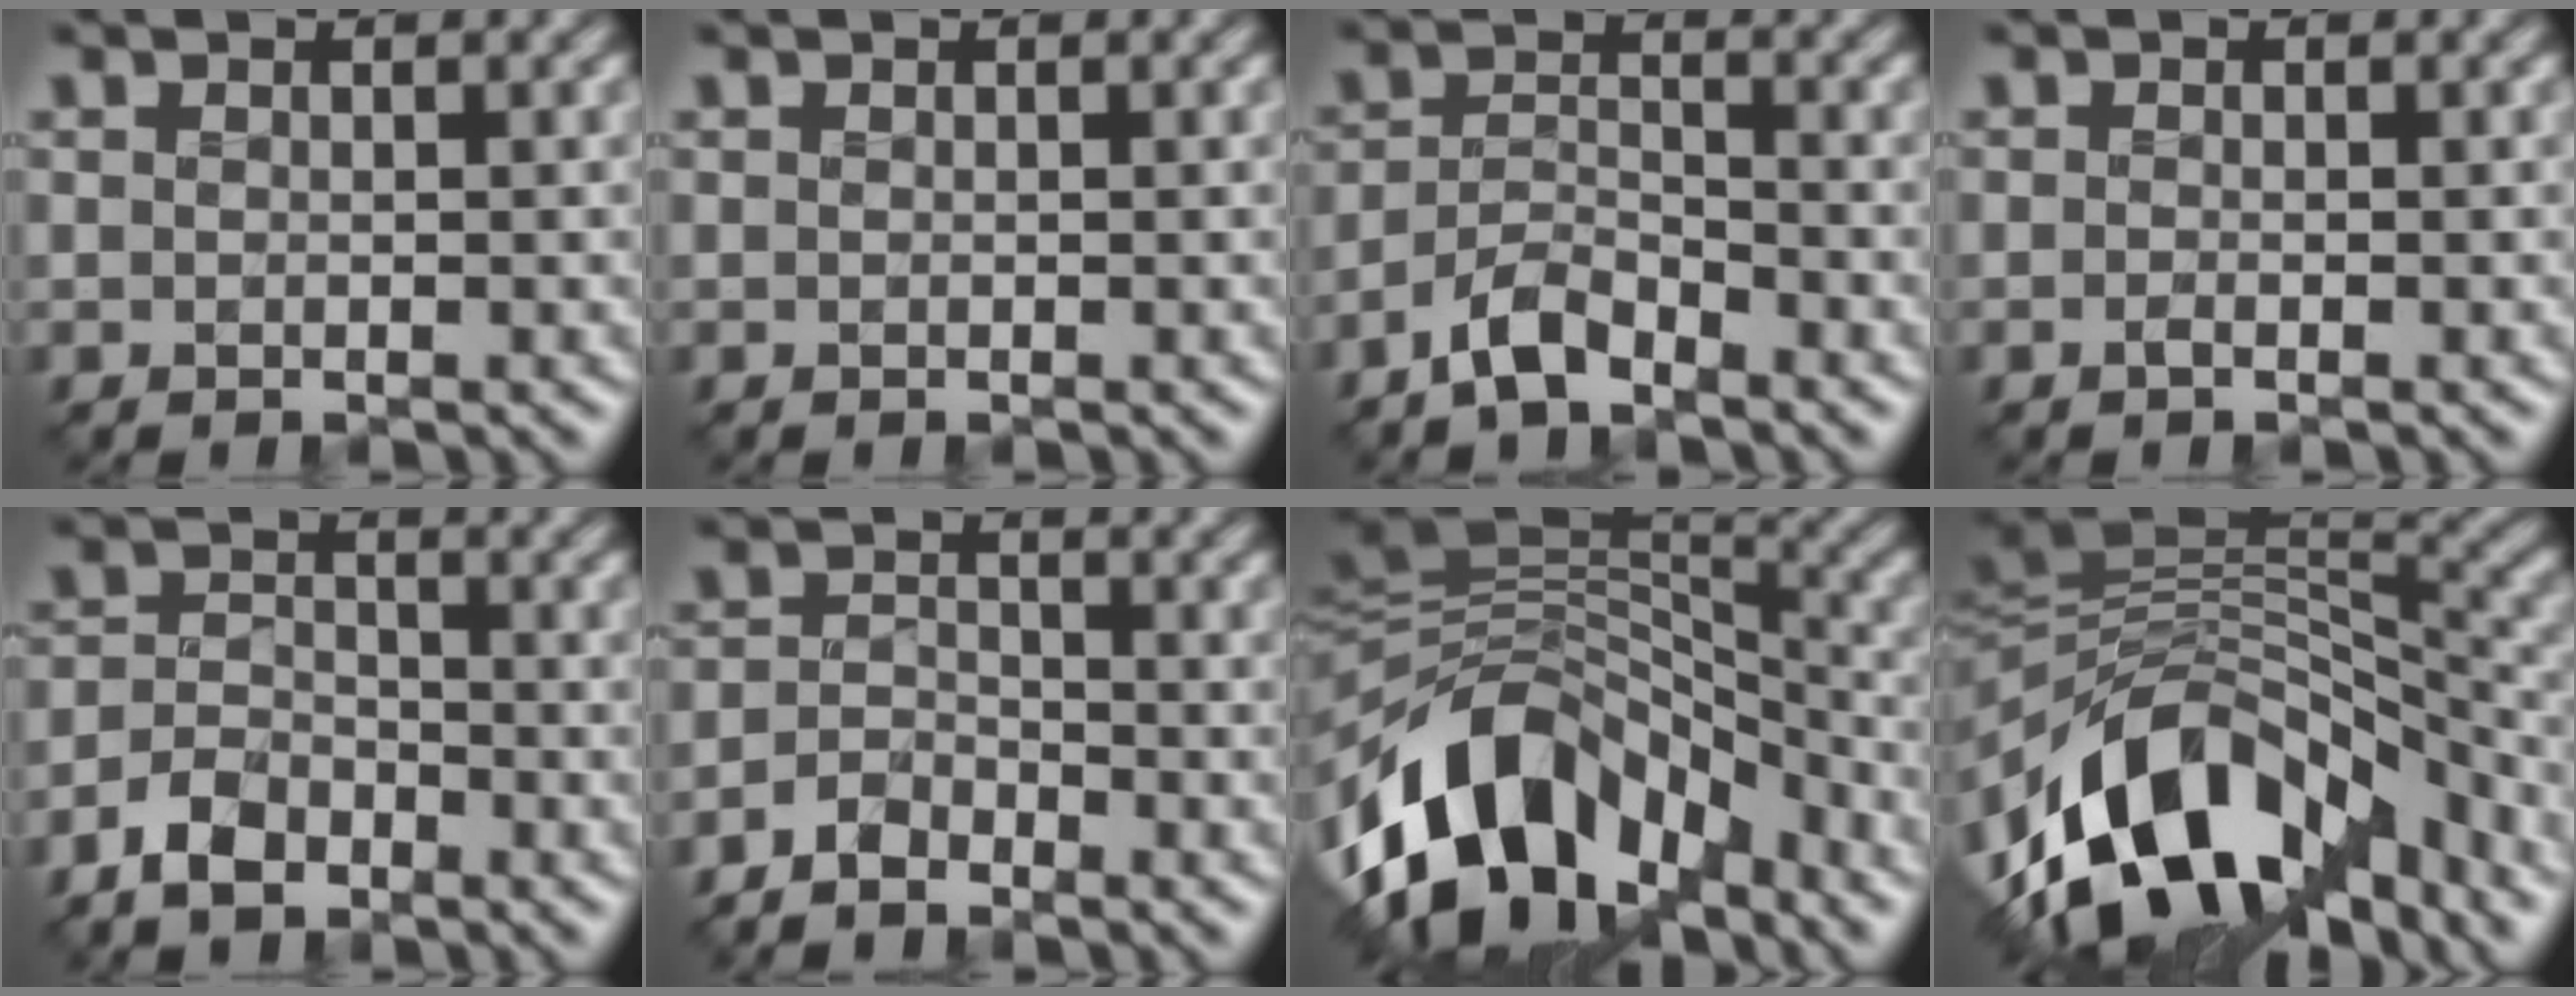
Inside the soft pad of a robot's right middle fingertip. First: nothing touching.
{"total": 0.0}
{"total": 3.5, "force": [-3.4, 0.1, 0.5], "torque": [-0.026, 0.013, -0.054]}
{"total": 1.1, "force": [-0.9, -0.5, -0.4], "torque": [-0.005, 0.007, -0.003]}
{"total": 3.3, "force": [-3.2, 0.6, 0.4], "torque": [-0.022, 0.007, -0.051]}
{"total": 2.7, "force": [-2.7, -0.2, -0.4], "torque": [-0.009, 0.009, -0.039]}
{"total": 12.3, "force": [-7.6, 7.0, 6.7], "torque": [-0.140, 0.019, -0.129]}
{"total": 13.0, "force": [-7.9, 6.4, 8.0], "torque": [-0.166, 0.024, -0.127]}